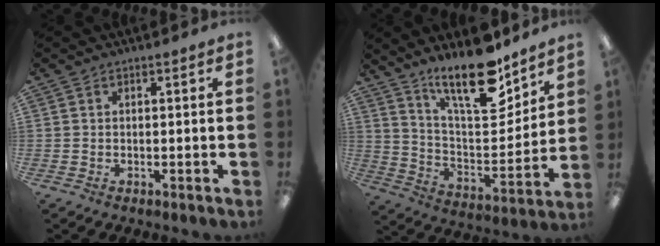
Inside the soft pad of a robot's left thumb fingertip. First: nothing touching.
{"total": 19.3, "force": [14.6, 6.0, 11.2], "torque": [-0.181, -0.101, 0.246]}